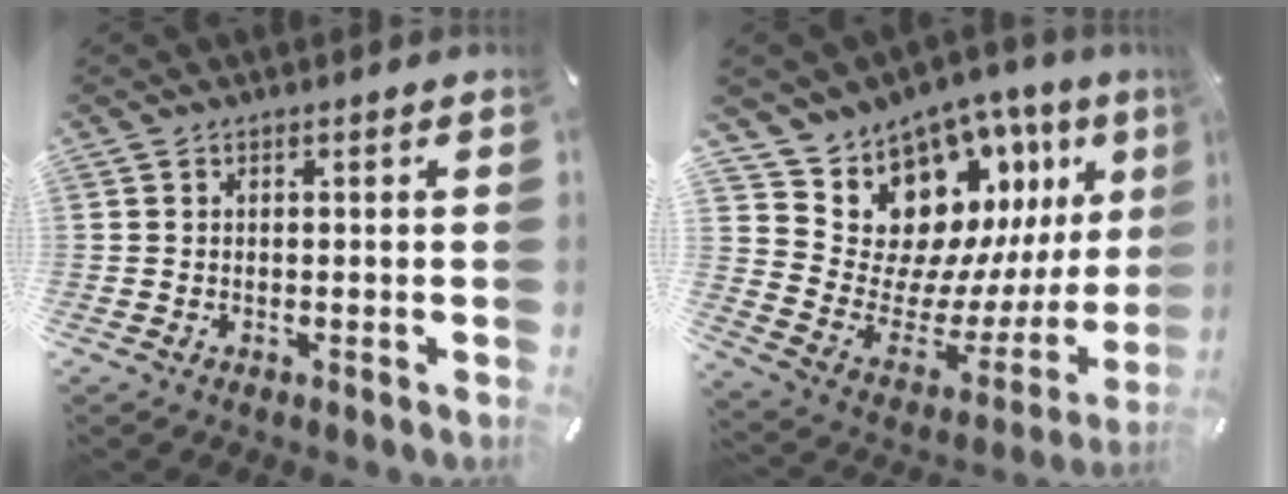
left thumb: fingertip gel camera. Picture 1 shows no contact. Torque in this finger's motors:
{"motor_torque": [3.05, 1.96, 1.39, -1.38, 0.12]}